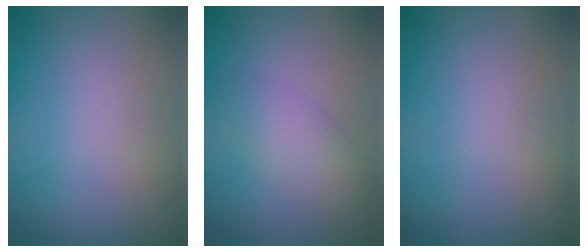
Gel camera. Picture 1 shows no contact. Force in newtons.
{"total": 2.4, "press": 2.4, "slide": 0.1}
{"total": 0.0}